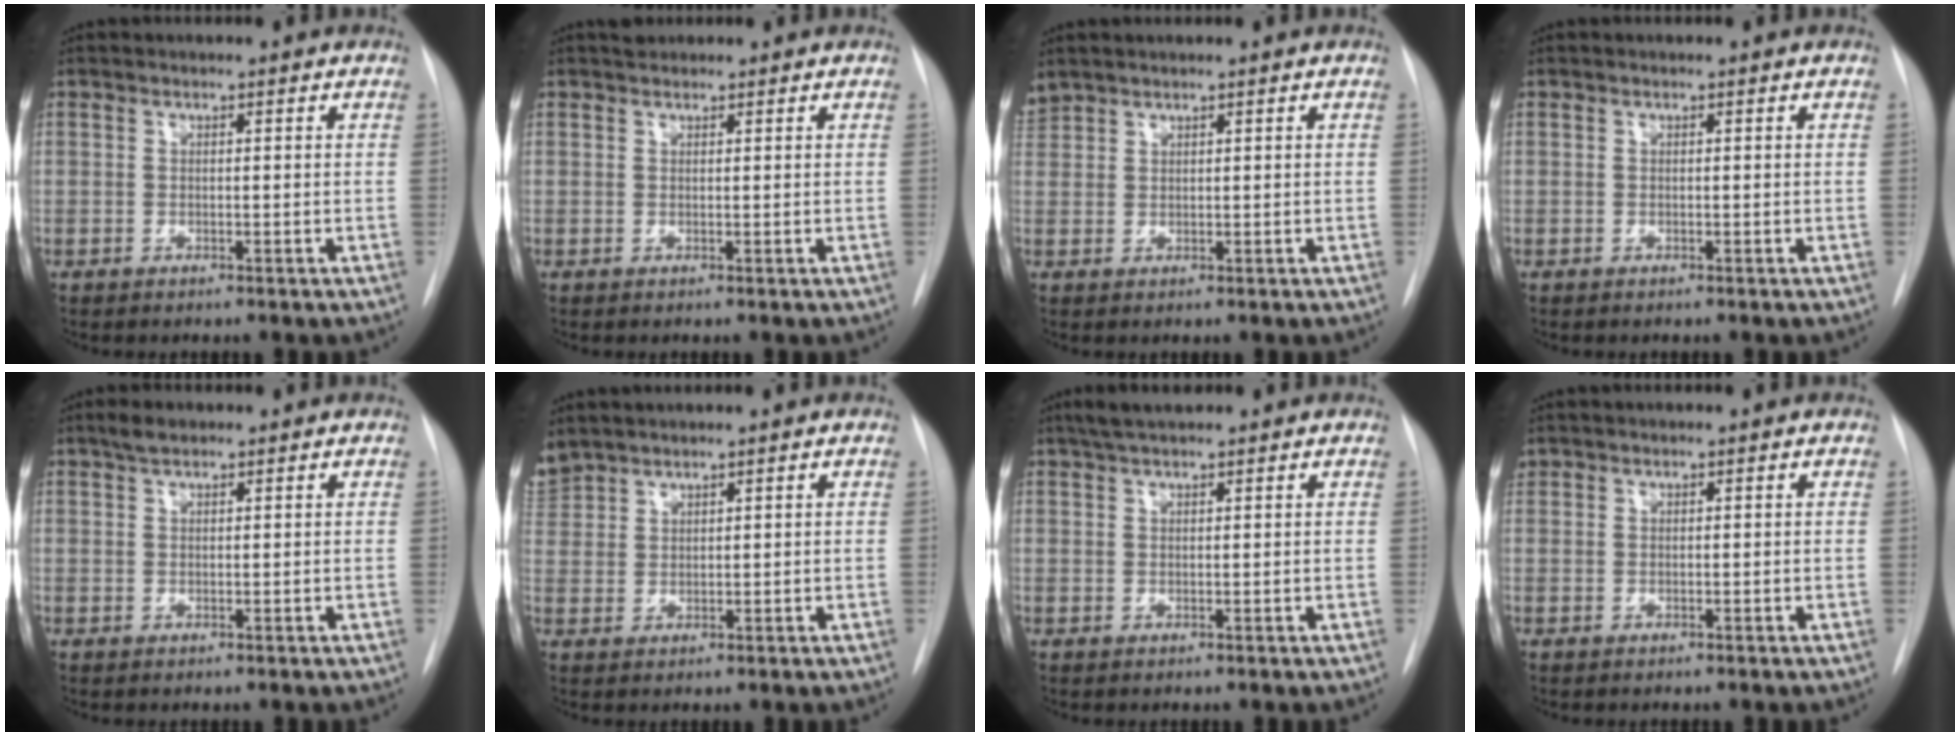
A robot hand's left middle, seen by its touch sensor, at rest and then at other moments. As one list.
[{"total": 1.2, "force": [1.1, 0.5, 0.1], "torque": [-0.007, 0.011, 0.017]}, {"total": 2.1, "force": [2.0, 0.6, 0.1], "torque": [-0.010, 0.017, 0.046]}, {"total": 0.0}, {"total": 2.0, "force": [1.5, 0.7, 1.1], "torque": [-0.024, 0.009, 0.027]}, {"total": 3.9, "force": [3.7, 1.3, 0.4], "torque": [-0.022, 0.016, 0.085]}, {"total": 3.6, "force": [2.9, 0.6, 2.0], "torque": [-0.038, 0.018, 0.051]}, {"total": 0.6, "force": [0.5, 0.4, 0.0], "torque": [0.000, 0.013, 0.009]}]